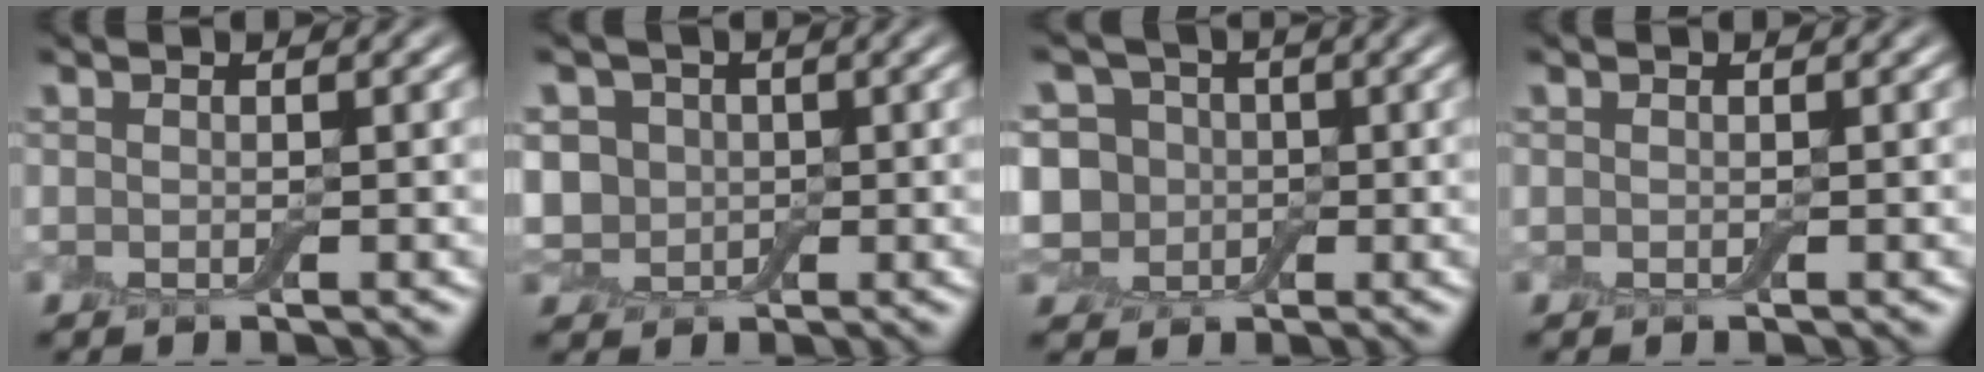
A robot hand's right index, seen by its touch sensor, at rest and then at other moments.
{"total": 4.7, "force": [0.1, 4.2, 2.2], "torque": [-0.038, 0.007, -0.013]}
{"total": 7.9, "force": [-0.3, 7.1, 3.4], "torque": [-0.074, 0.027, -0.044]}
{"total": 0.0}